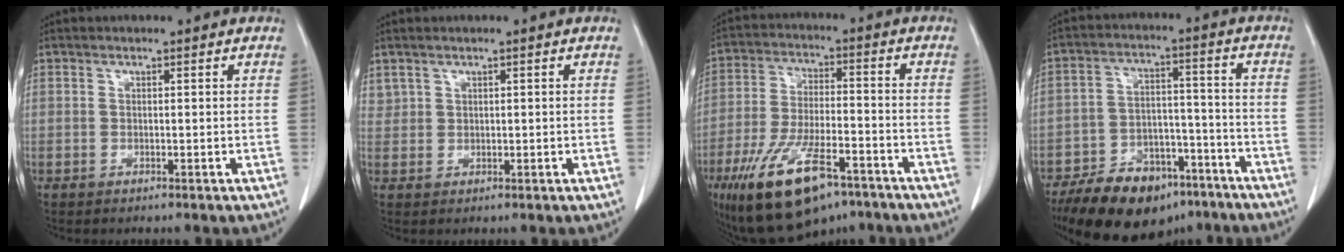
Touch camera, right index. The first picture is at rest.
{"total": 1.5, "force": [1.0, 1.0, 0.1], "torque": [0.008, 0.009, 0.020]}
{"total": 16.1, "force": [-10.1, 5.1, 11.4], "torque": [-0.230, -0.016, -0.172]}
{"total": 17.3, "force": [-12.4, 8.3, 8.7], "torque": [-0.159, 0.014, -0.199]}